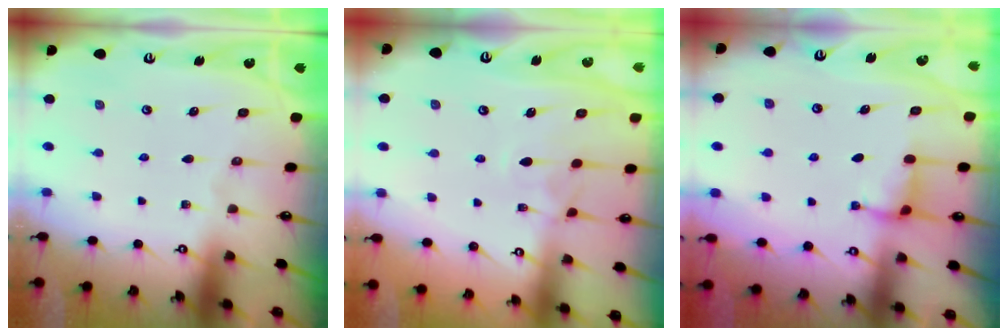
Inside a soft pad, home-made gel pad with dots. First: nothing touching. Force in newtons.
{"total": 1.6, "press": 1.4, "slide": 0.7}
{"total": 3.0, "press": 3.0, "slide": 0.3}